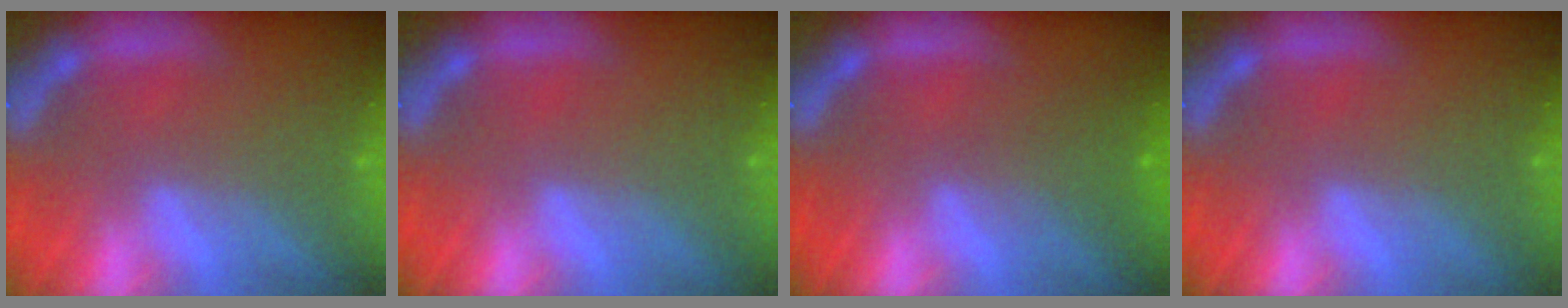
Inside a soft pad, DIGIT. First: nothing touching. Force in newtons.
{"total": 0.0}
{"total": 2.0}
{"total": 0.0}